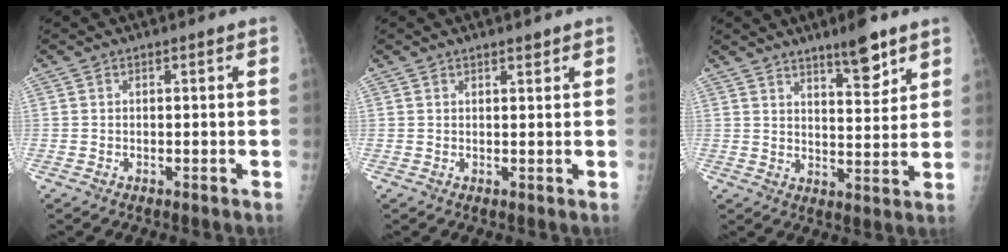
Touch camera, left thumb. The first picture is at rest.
{"total": 1.2, "force": [1.0, 0.3, 0.5], "torque": [-0.005, -0.008, 0.017]}
{"total": 8.0, "force": [5.7, 2.0, 5.3], "torque": [-0.066, -0.042, 0.090]}